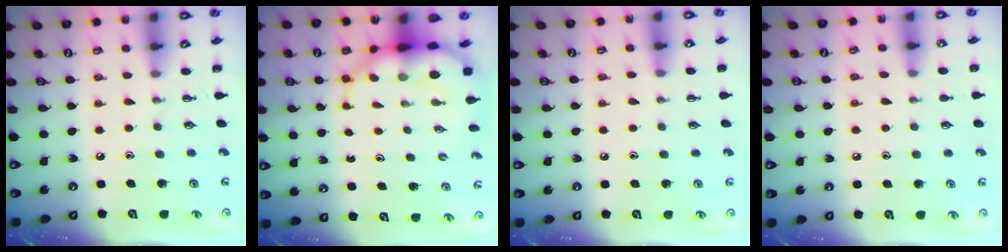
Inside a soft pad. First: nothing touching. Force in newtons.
{"total": 6.8, "press": 6.5, "slide": 1.9}
{"total": 3.3, "press": 3.0, "slide": 1.2}
{"total": 5.9, "press": 5.5, "slide": 1.9}